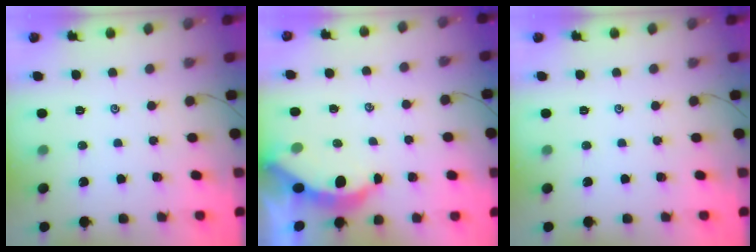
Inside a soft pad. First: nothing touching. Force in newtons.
{"total": 3.9, "press": 3.9, "slide": 0.5}
{"total": 0.0}